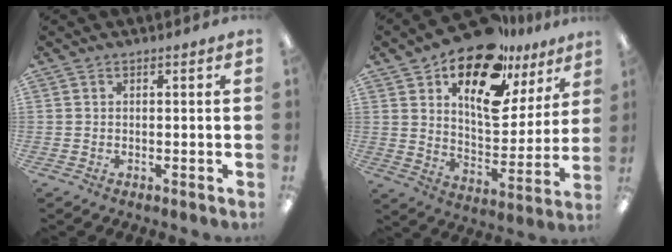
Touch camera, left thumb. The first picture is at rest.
{"total": 19.9, "force": [13.1, 9.5, 11.5], "torque": [-0.178, -0.079, 0.225]}